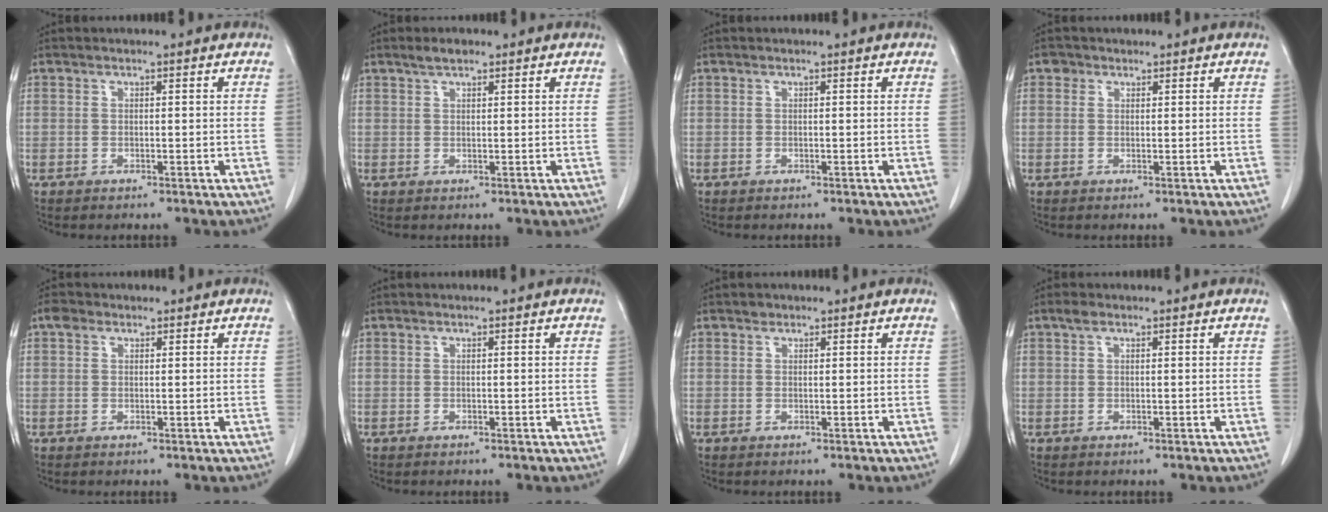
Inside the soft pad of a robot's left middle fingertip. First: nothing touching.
{"total": 2.1, "force": [1.6, 0.6, 1.2], "torque": [-0.026, 0.006, 0.029]}
{"total": 0.0}
{"total": 1.2, "force": [0.8, 1.0, 0.1], "torque": [0.004, 0.004, 0.009]}
{"total": 1.7, "force": [1.0, 1.2, 0.7], "torque": [-0.016, 0.014, 0.016]}
{"total": 0.0}
{"total": 0.7, "force": [0.6, 0.3, 0.1], "torque": [-0.003, -0.002, 0.007]}
{"total": 1.0, "force": [0.7, 0.4, 0.6], "torque": [-0.015, 0.010, 0.012]}